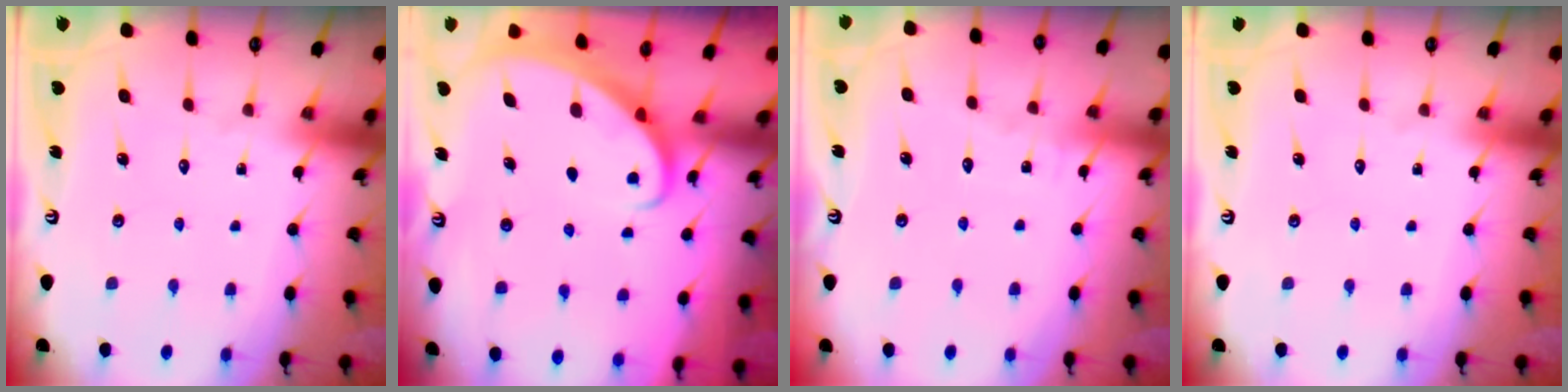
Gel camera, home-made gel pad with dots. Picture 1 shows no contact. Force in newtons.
{"total": 2.4, "press": 2.4, "slide": 0.2}
{"total": 4.5, "press": 4.4, "slide": 0.4}
{"total": 0.0}